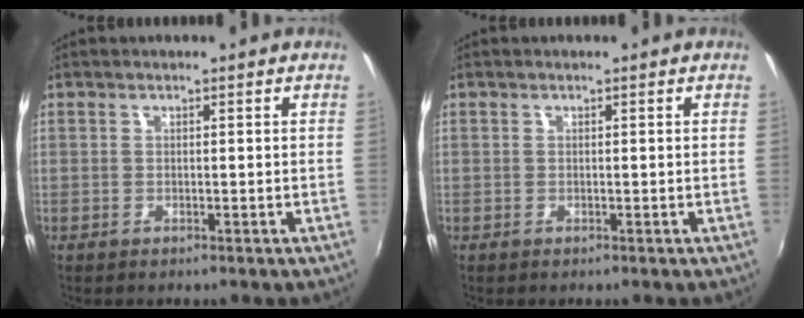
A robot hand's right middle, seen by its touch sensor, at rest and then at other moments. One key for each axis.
{"total": 0.0}